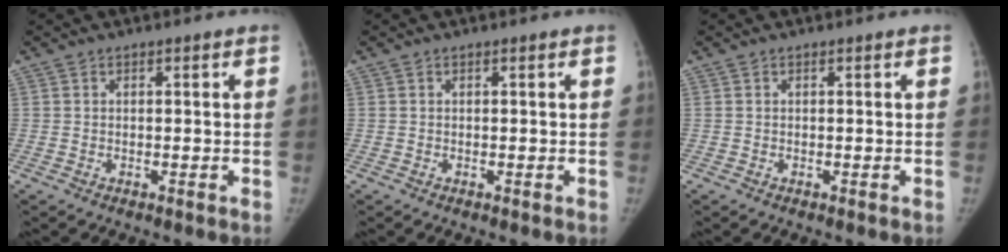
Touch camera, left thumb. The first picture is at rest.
{"total": 0.0}
{"total": 0.0}